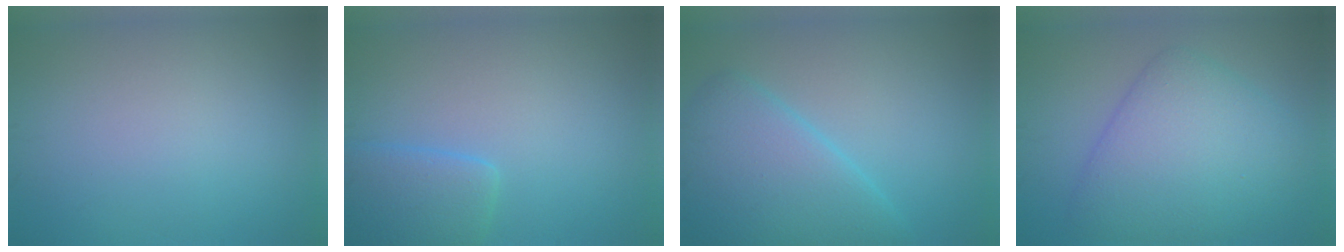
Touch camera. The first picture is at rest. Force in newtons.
{"total": 3.2, "press": 3.2, "slide": 0.3}
{"total": 7.2, "press": 7.2, "slide": 0.3}
{"total": 7.4, "press": 7.4, "slide": 0.1}